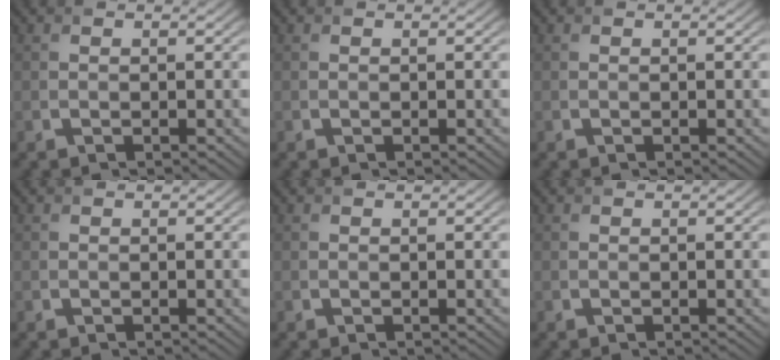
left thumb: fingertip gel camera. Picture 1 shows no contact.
{"total": 0.0}
{"total": 0.0}
{"total": 0.0}
{"total": 0.0}
{"total": 0.0}